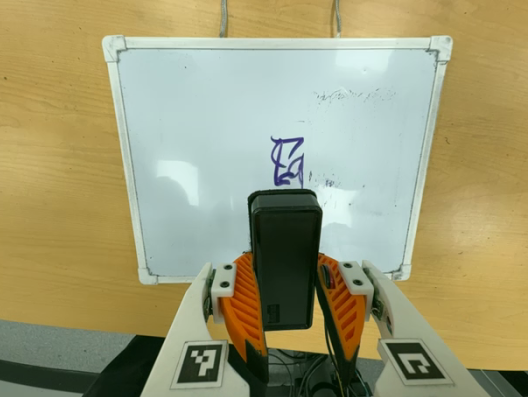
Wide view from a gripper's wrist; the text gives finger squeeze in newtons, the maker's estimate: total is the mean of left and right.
{"total": 7.5, "left": 6.7, "right": 8.2}